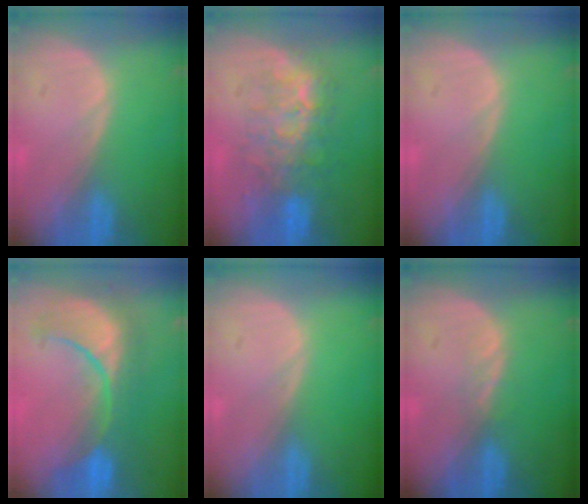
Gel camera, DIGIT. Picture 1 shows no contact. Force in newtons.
{"total": 8.2, "press": 8.0, "slide": 1.8}
{"total": 0.0}
{"total": 9.6, "press": 9.5, "slide": 1.7}
{"total": 0.0}
{"total": 1.5, "press": 1.5, "slide": 0.2}